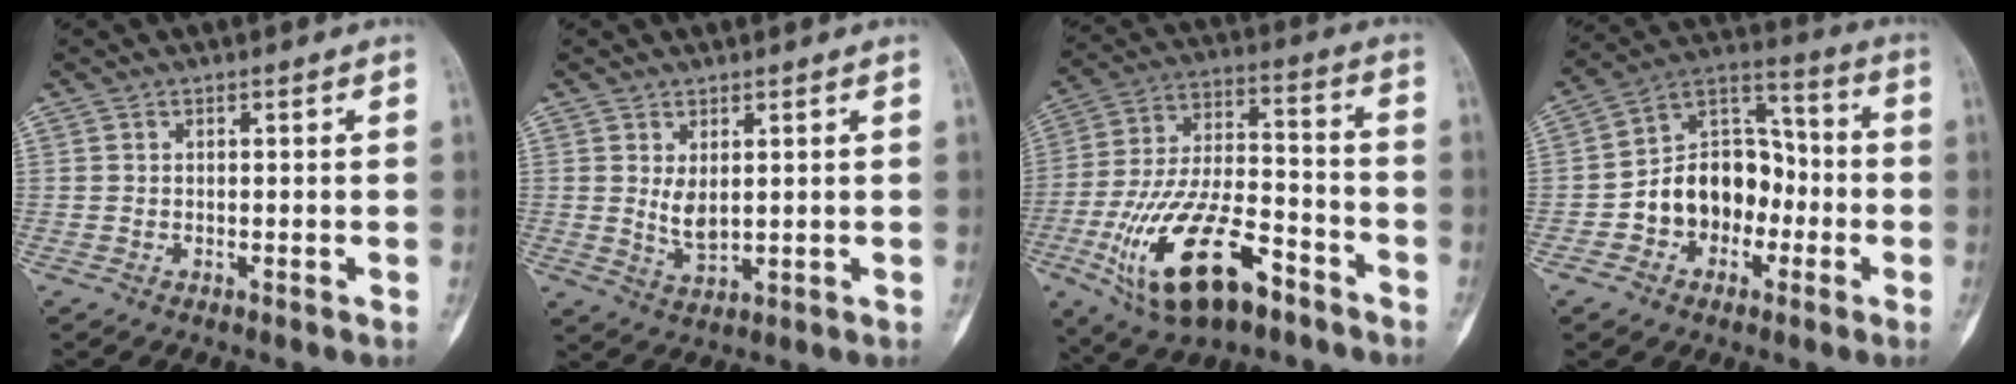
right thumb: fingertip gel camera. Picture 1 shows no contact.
{"total": 4.1, "force": [1.0, 2.0, 3.4], "torque": [-0.056, -0.018, 0.030]}
{"total": 21.7, "force": [-10.8, 9.6, 16.2], "torque": [-0.313, 0.056, -0.181]}
{"total": 14.4, "force": [-3.3, 11.0, 8.8], "torque": [-0.098, 0.056, -0.063]}